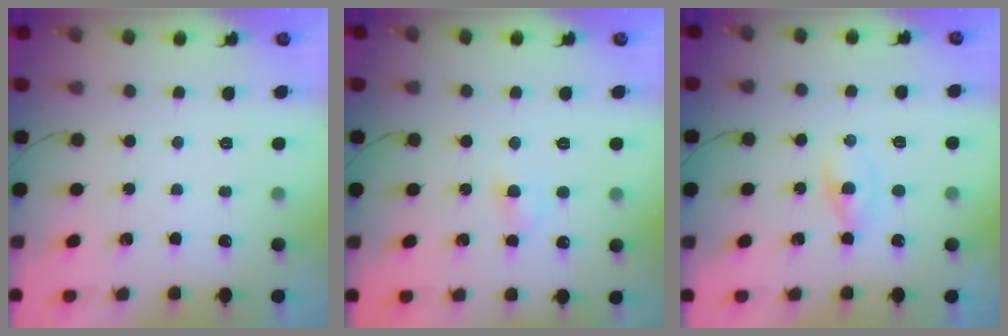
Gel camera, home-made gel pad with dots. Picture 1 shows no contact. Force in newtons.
{"total": 3.1, "press": 2.9, "slide": 1.1}
{"total": 1.5, "press": 1.3, "slide": 0.8}